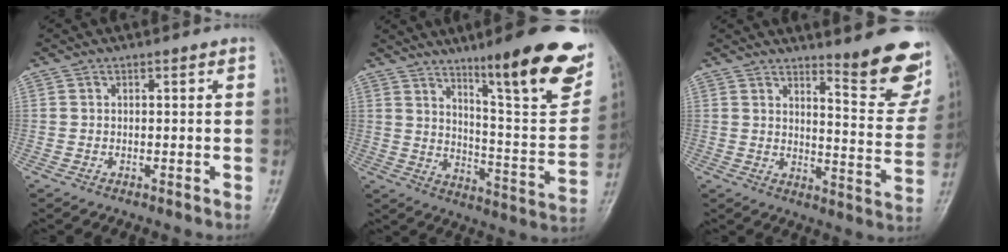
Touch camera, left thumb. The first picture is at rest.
{"total": 23.6, "force": [14.5, 4.5, 18.0], "torque": [-0.212, -0.072, 0.220]}
{"total": 14.2, "force": [10.0, 3.0, 9.5], "torque": [-0.081, -0.084, 0.132]}